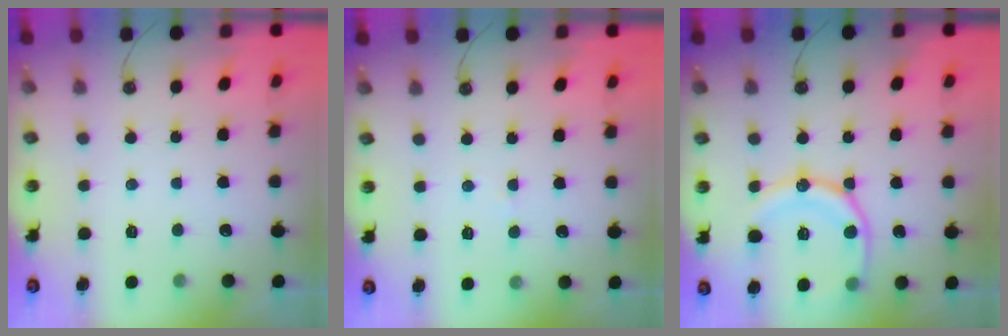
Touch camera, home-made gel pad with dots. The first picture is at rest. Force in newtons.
{"total": 5.9, "press": 5.8, "slide": 0.6}
{"total": 16.9, "press": 16.8, "slide": 1.9}